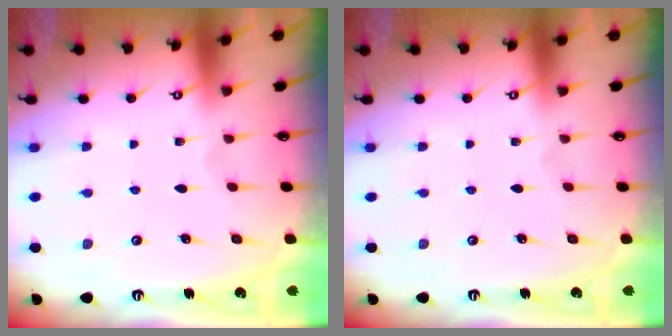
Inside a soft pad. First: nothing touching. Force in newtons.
{"total": 0.0}